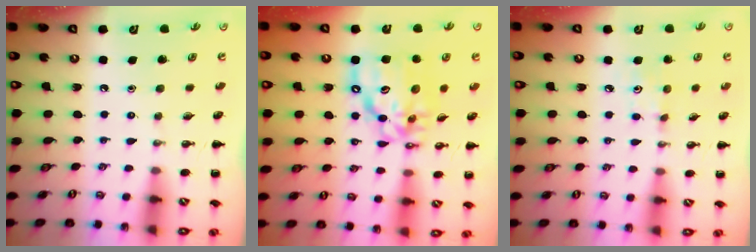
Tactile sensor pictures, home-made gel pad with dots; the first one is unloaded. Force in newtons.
{"total": 13.3, "press": 12.6, "slide": 4.1}
{"total": 5.4, "press": 5.2, "slide": 1.7}